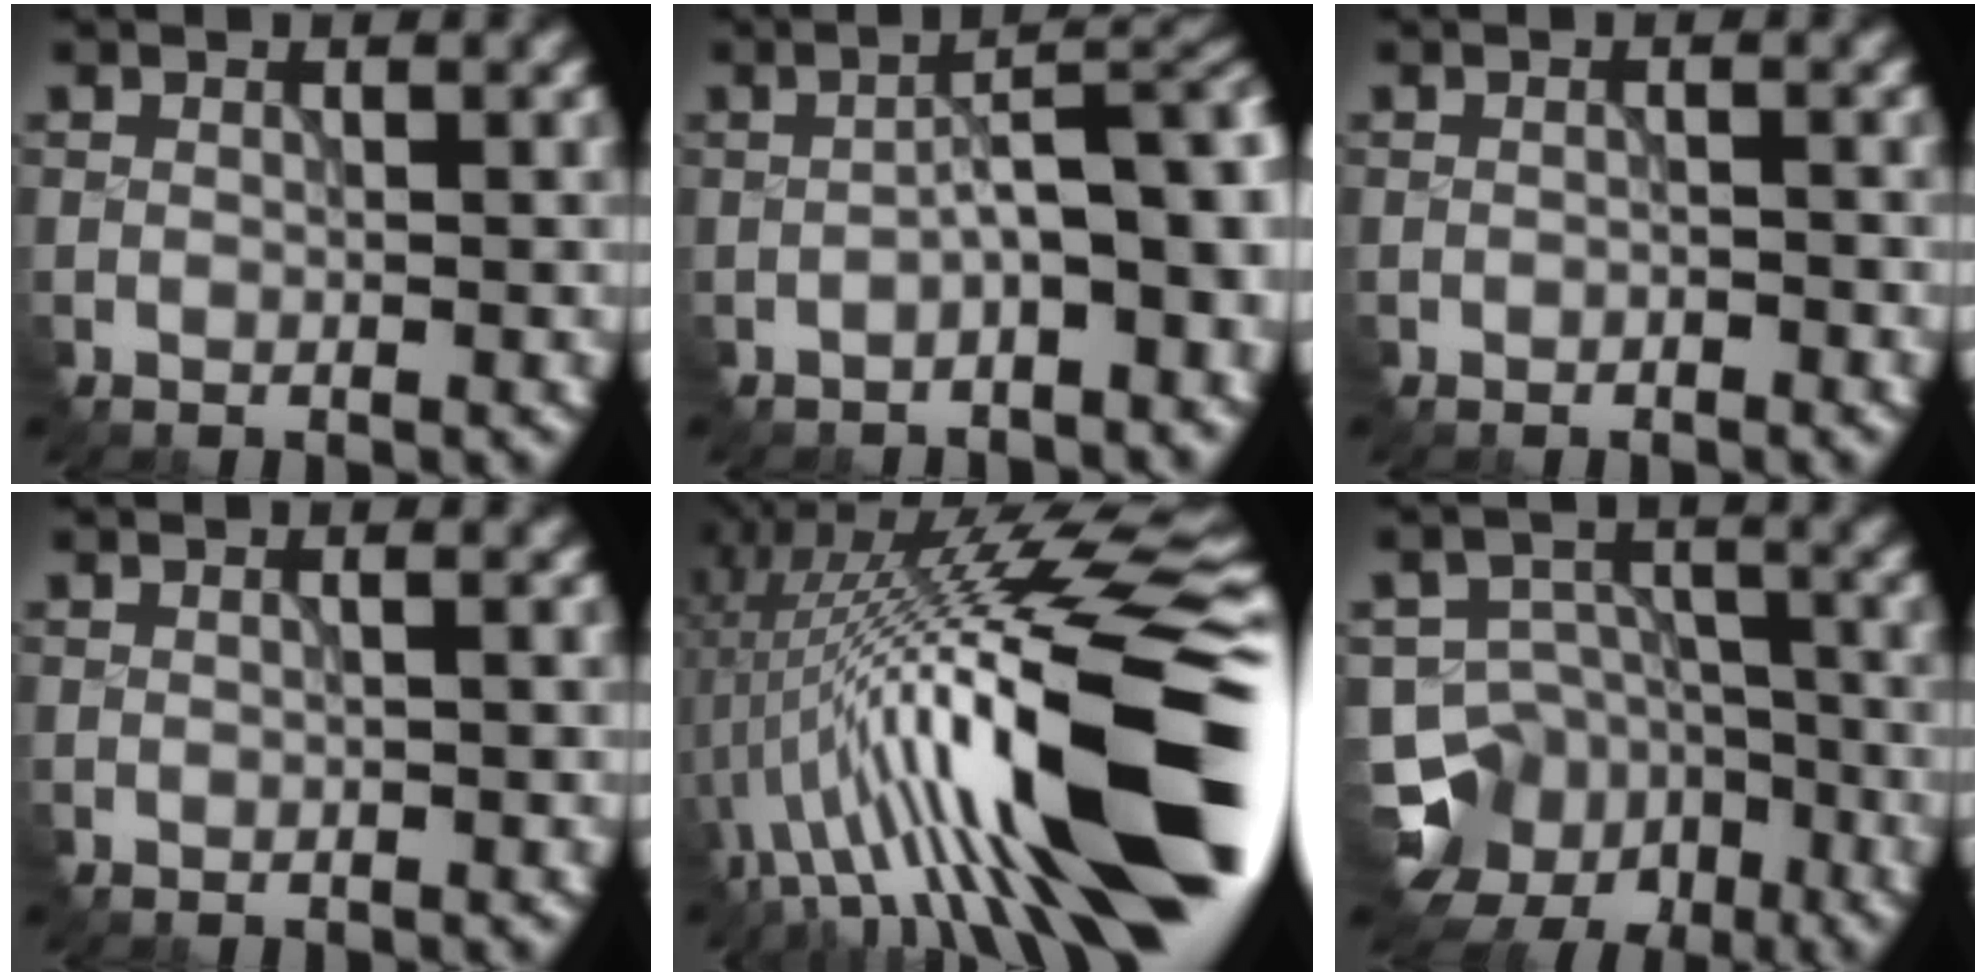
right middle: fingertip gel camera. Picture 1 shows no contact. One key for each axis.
{"total": 6.8, "fx": -1.4, "fy": 2.6, "fz": 6.2, "tx": -0.090, "ty": 0.007, "tz": -0.016}
{"total": 1.1, "fx": -0.5, "fy": 0.6, "fz": 0.8, "tx": -0.010, "ty": -0.001, "tz": -0.004}
{"total": 1.4, "fx": 0.3, "fy": 0.7, "fz": 1.2, "tx": -0.005, "ty": 0.004, "tz": -0.006}
{"total": 19.3, "fx": -1.5, "fy": 4.6, "fz": 18.6, "tx": -0.288, "ty": 0.025, "tz": -0.031}
{"total": 10.4, "fx": -6.7, "fy": 7.8, "fz": 1.4, "tx": -0.031, "ty": -0.004, "tz": -0.100}